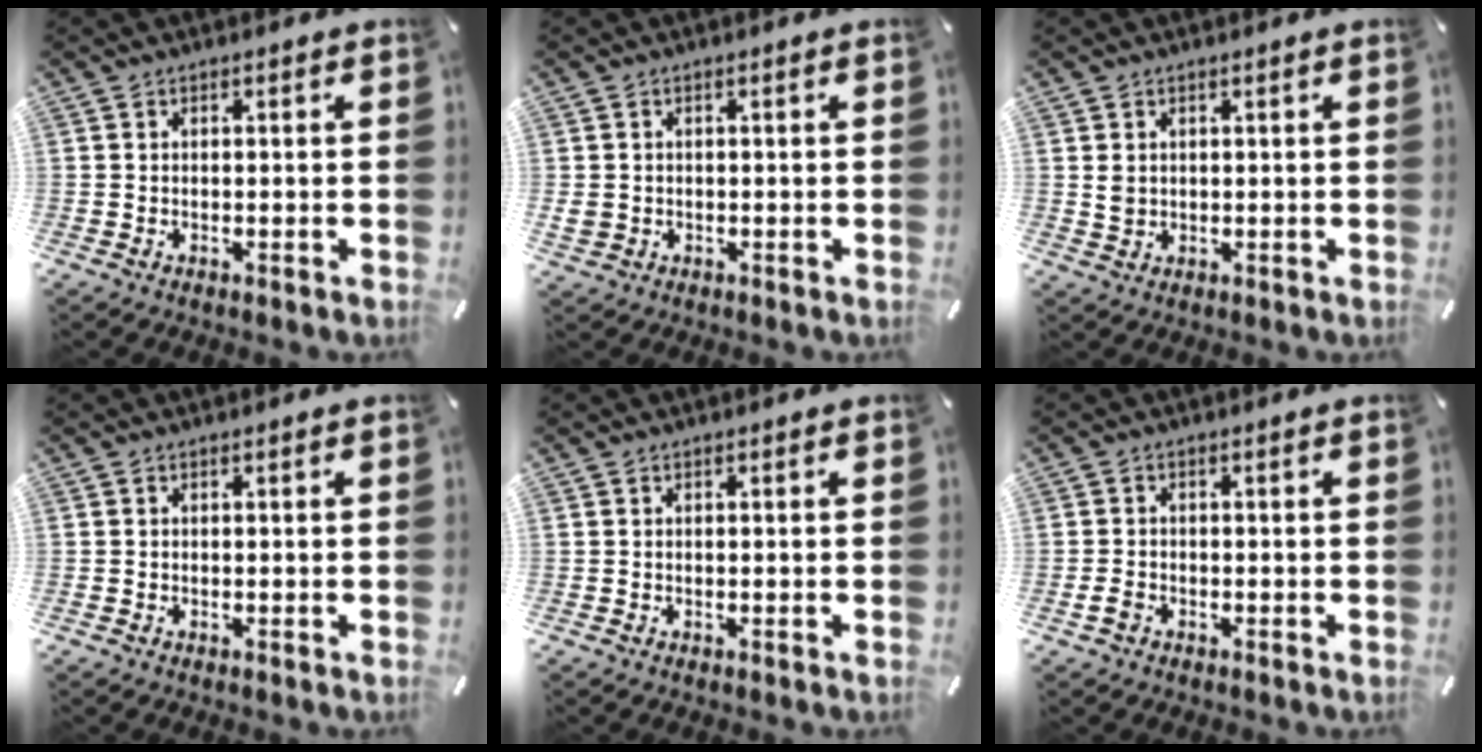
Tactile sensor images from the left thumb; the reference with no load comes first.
{"total": 2.1, "force": [0.0, 1.9, 0.8], "torque": [-0.016, 0.004, -0.001]}
{"total": 1.9, "force": [0.9, 1.5, 0.8], "torque": [-0.009, -0.001, 0.015]}
{"total": 0.0}
{"total": 0.0}
{"total": 2.0, "force": [-0.9, 1.3, 1.2], "torque": [-0.028, 0.000, -0.019]}